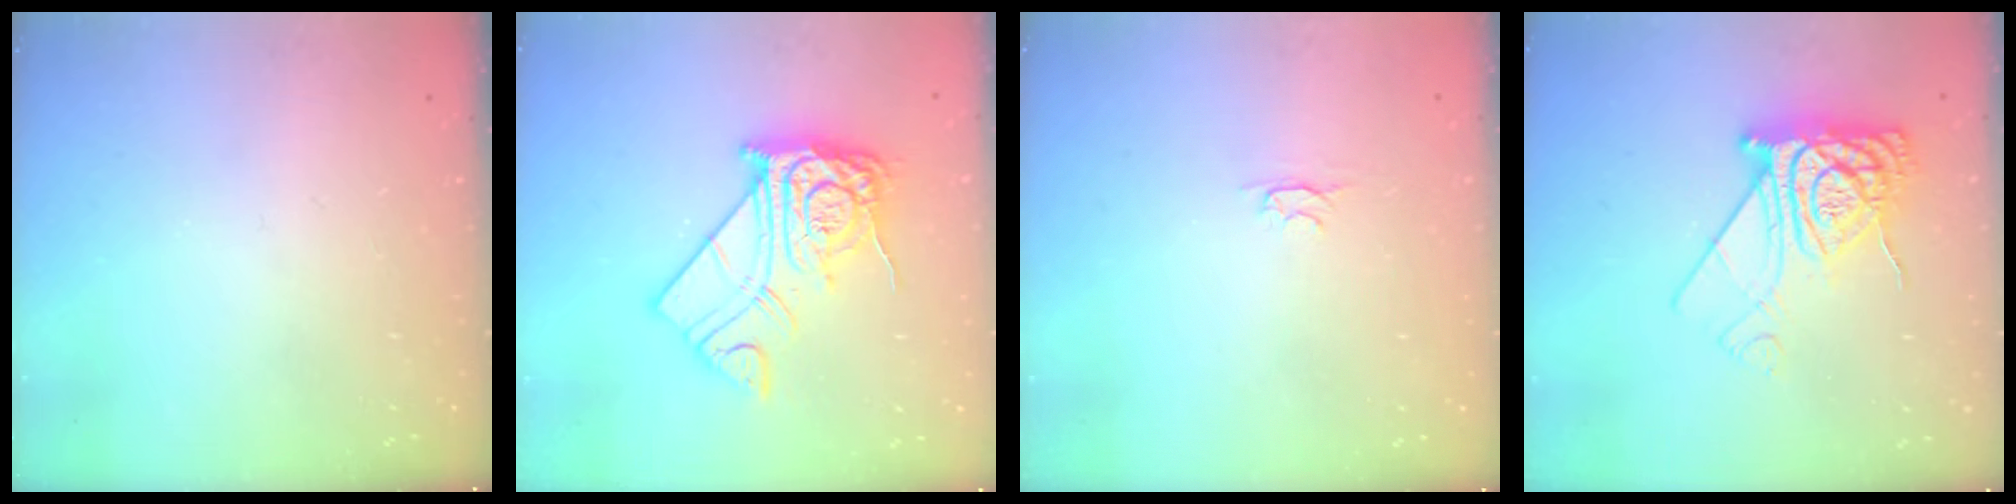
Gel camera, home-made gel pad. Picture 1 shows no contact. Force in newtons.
{"total": 16.2, "press": 16.1, "slide": 1.3}
{"total": 2.4, "press": 2.3, "slide": 0.5}
{"total": 12.3, "press": 12.3, "slide": 1.0}